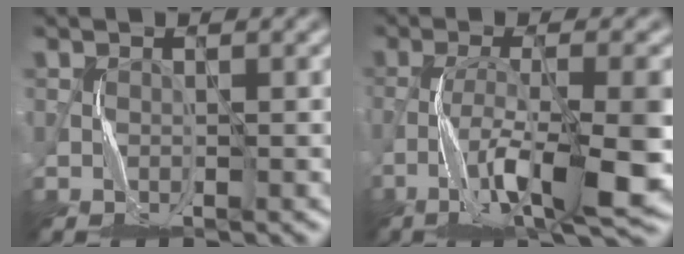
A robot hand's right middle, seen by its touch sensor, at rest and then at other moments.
{"total": 9.8, "force": [-4.4, 2.0, 8.6], "torque": [-0.151, -0.001, -0.077]}